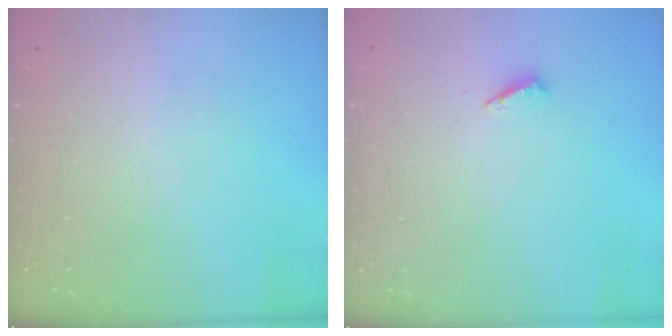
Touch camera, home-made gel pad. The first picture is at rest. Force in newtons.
{"total": 2.9, "press": 2.9, "slide": 0.3}